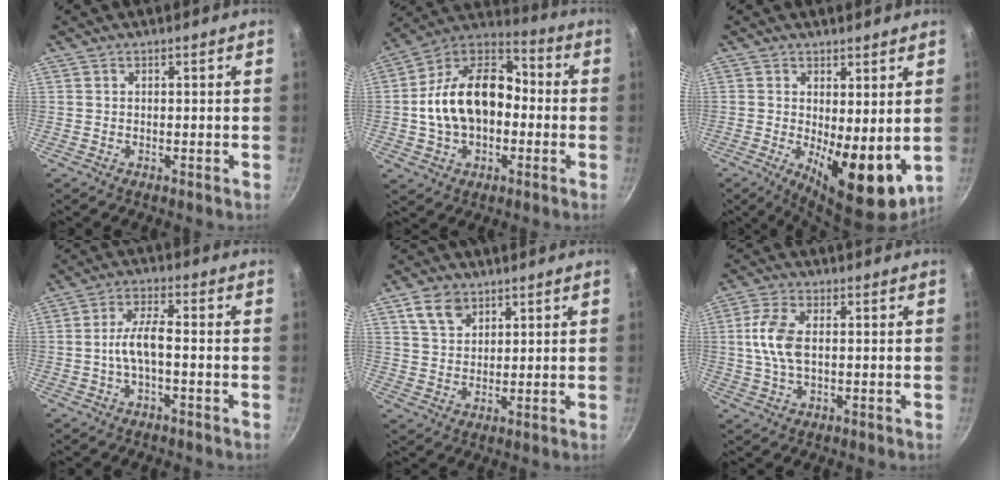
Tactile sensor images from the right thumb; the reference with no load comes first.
{"total": 19.6, "force": [-1.4, 13.4, 14.2], "torque": [-0.225, 0.054, -0.038]}
{"total": 11.1, "force": [-0.2, 4.5, 10.1], "torque": [-0.122, -0.023, 0.008]}
{"total": 5.7, "force": [-1.4, 1.8, 5.3], "torque": [-0.109, 0.028, -0.033]}
{"total": 6.2, "force": [3.5, 4.0, 3.0], "torque": [-0.039, -0.010, 0.070]}
{"total": 7.7, "force": [0.7, 4.0, 6.5], "torque": [-0.139, 0.008, 0.009]}